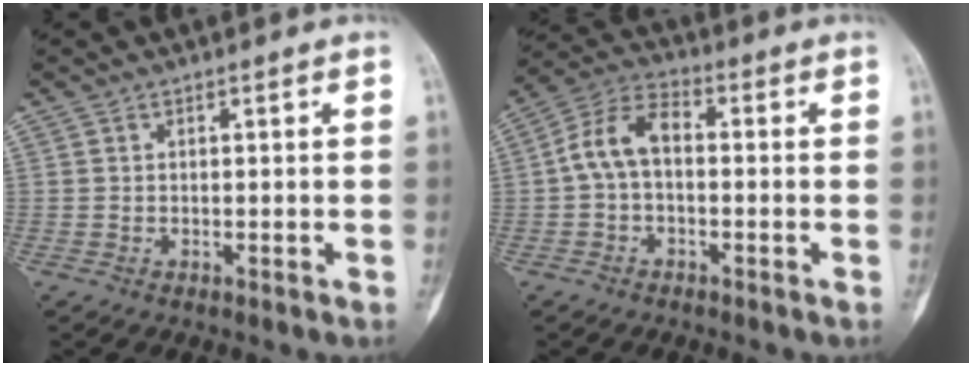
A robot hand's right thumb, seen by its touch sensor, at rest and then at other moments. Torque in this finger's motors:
{"motor_torque": [0.72, 0.87, 0.47, -0.43, 0.09]}